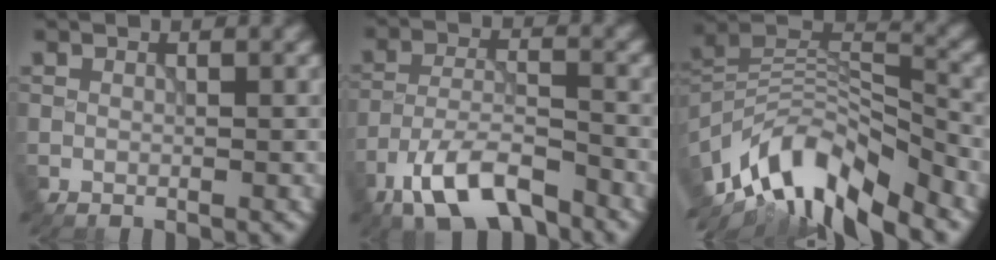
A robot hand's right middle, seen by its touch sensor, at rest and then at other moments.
{"total": 7.8, "force": [-5.4, 2.8, 4.9], "torque": [-0.089, -0.002, -0.107]}
{"total": 11.0, "force": [-7.8, 3.9, 6.7], "torque": [-0.121, 0.009, -0.150]}